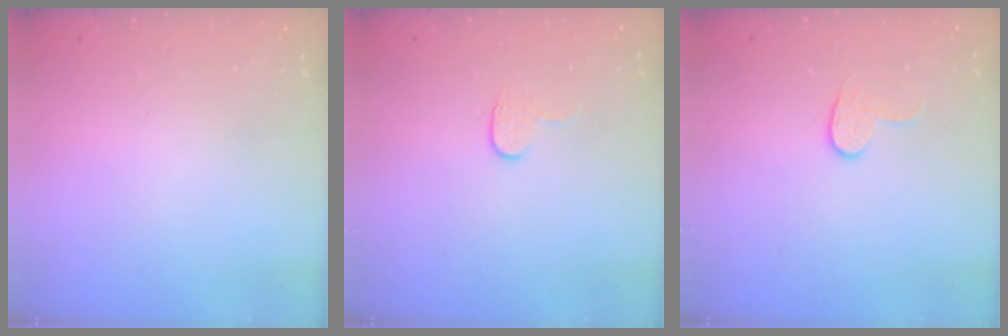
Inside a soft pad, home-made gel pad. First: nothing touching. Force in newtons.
{"total": 3.6, "press": 3.6, "slide": 0.3}
{"total": 3.6, "press": 3.6, "slide": 0.4}